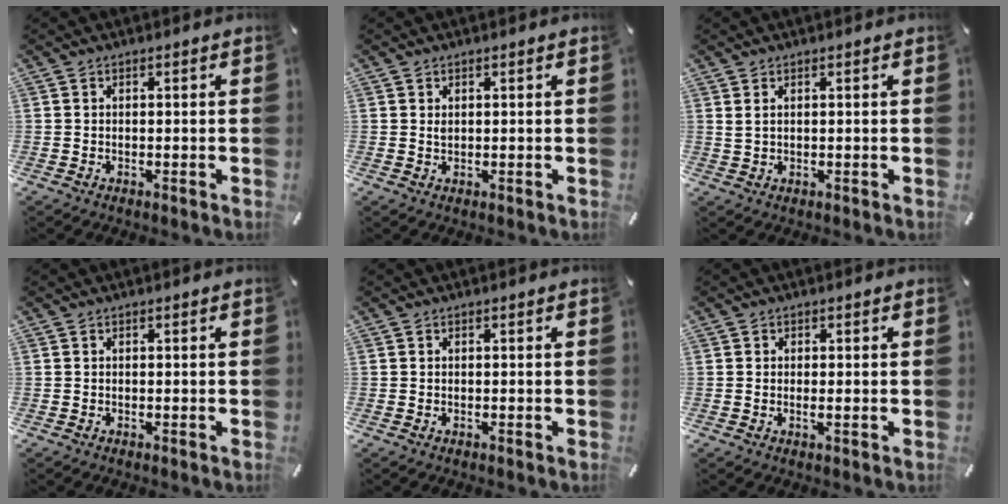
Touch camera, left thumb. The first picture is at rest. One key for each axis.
{"total": 0.7, "fx": 0.3, "fy": 0.3, "fz": 0.5, "tx": -0.012, "ty": -0.001, "tz": 0.007}
{"total": 1.4, "fx": 0.7, "fy": 0.3, "fz": 1.2, "tx": -0.024, "ty": 0.000, "tz": 0.012}
{"total": 0.0}
{"total": 0.0}
{"total": 1.1, "fx": 0.0, "fy": 0.4, "fz": 1.0, "tx": -0.012, "ty": -0.003, "tz": -0.002}